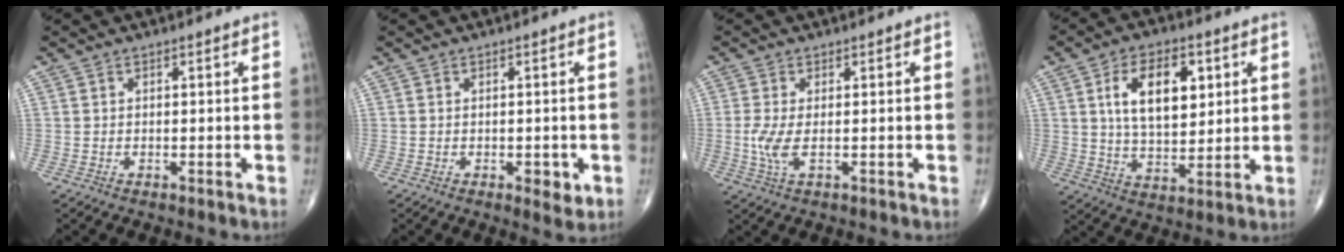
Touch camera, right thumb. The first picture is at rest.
{"total": 3.1, "force": [-0.9, 1.5, 2.5], "torque": [-0.026, -0.004, -0.010]}
{"total": 4.1, "force": [-0.6, 1.4, 3.8], "torque": [-0.099, -0.011, -0.013]}
{"total": 13.5, "force": [3.9, 7.5, 10.5], "torque": [-0.152, -0.011, 0.070]}